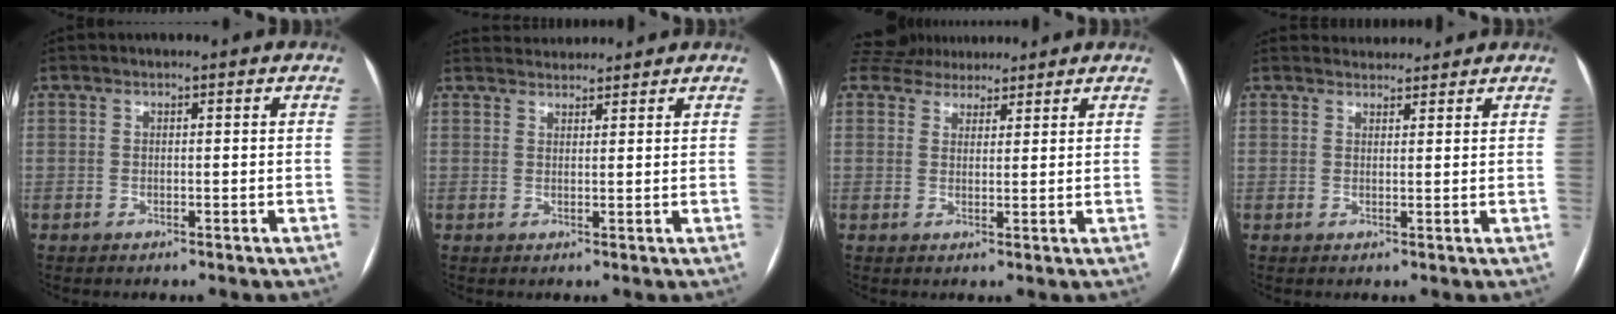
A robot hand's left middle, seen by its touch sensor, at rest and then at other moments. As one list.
[{"total": 4.2, "force": [4.2, 0.6, 0.2], "torque": [-0.008, 0.030, 0.069]}, {"total": 7.1, "force": [6.5, 2.8, 1.2], "torque": [-0.017, 0.030, 0.103]}, {"total": 4.0, "force": [3.8, 1.0, 0.1], "torque": [-0.001, 0.023, 0.054]}]